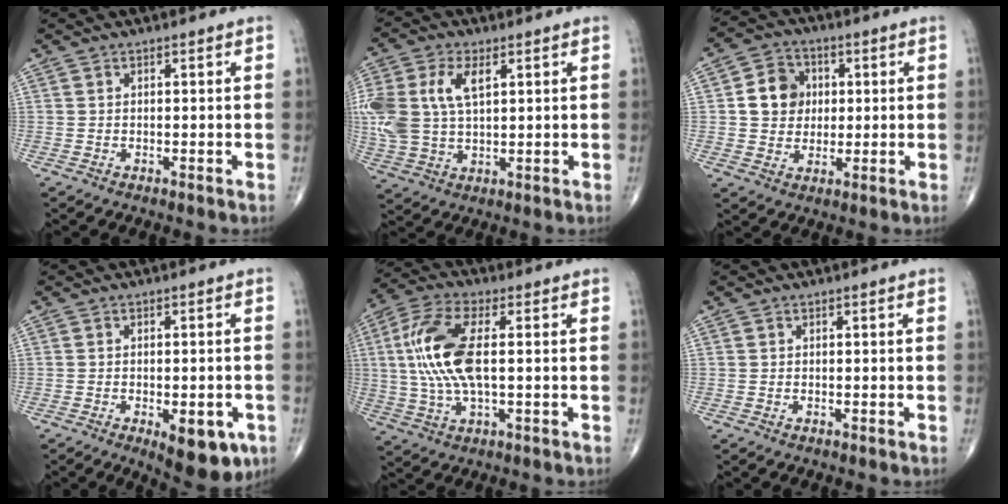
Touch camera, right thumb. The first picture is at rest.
{"total": 14.2, "force": [3.5, 8.2, 11.1], "torque": [-0.264, 0.007, 0.071]}
{"total": 8.8, "force": [1.2, 7.6, 4.3], "torque": [-0.041, 0.002, 0.016]}
{"total": 9.5, "force": [-3.8, 4.1, 7.7], "torque": [-0.081, 0.000, -0.042]}
{"total": 14.1, "force": [1.3, 5.6, 12.8], "torque": [-0.289, 0.010, 0.025]}
{"total": 0.0}